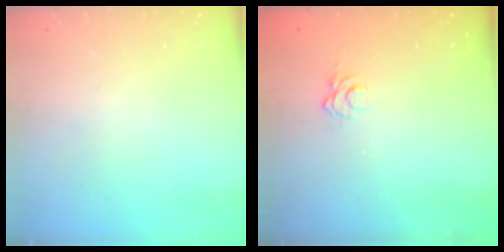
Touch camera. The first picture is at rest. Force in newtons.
{"total": 2.8, "press": 2.4, "slide": 1.4}